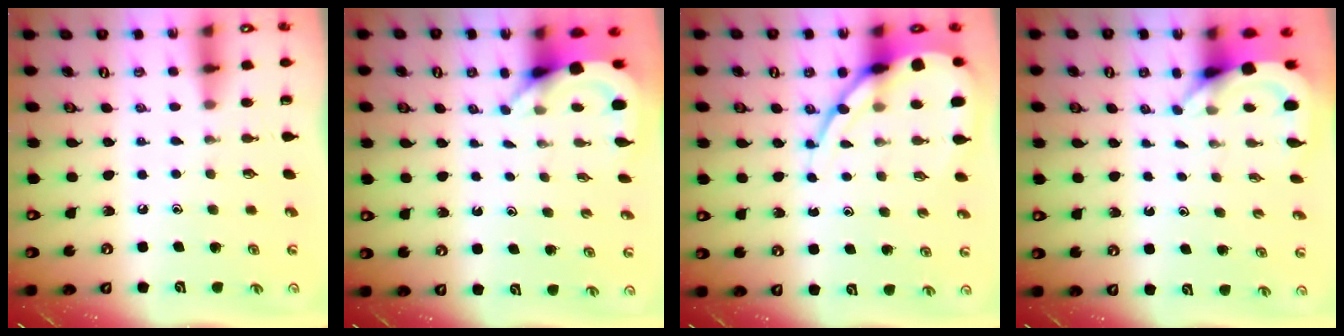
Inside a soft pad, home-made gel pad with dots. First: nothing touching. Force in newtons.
{"total": 3.9, "press": 3.8, "slide": 0.3}
{"total": 12.2, "press": 12.1, "slide": 1.5}
{"total": 3.9, "press": 3.9, "slide": 0.2}